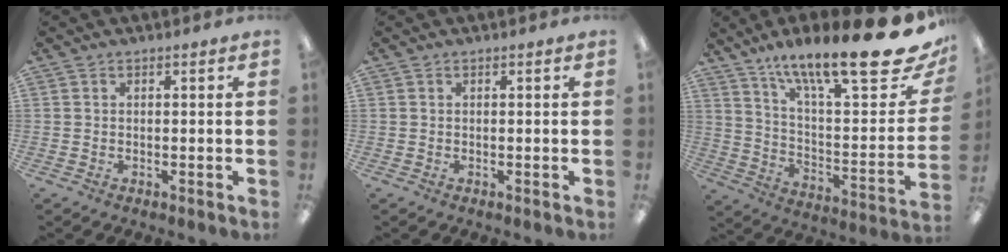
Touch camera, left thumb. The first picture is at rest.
{"total": 0.0}
{"total": 21.7, "force": [15.8, 3.7, 14.5], "torque": [-0.212, -0.117, 0.248]}